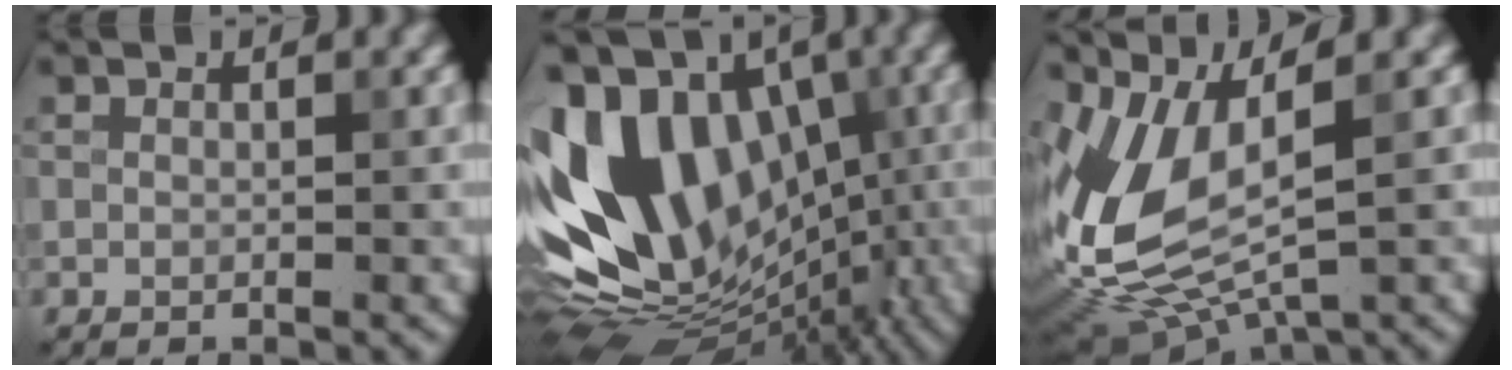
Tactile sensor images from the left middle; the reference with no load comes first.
{"total": 16.5, "force": [0.5, 11.4, 11.9], "torque": [-0.203, 0.032, 0.006]}
{"total": 8.5, "force": [0.6, 4.0, 7.5], "torque": [-0.179, -0.009, 0.016]}